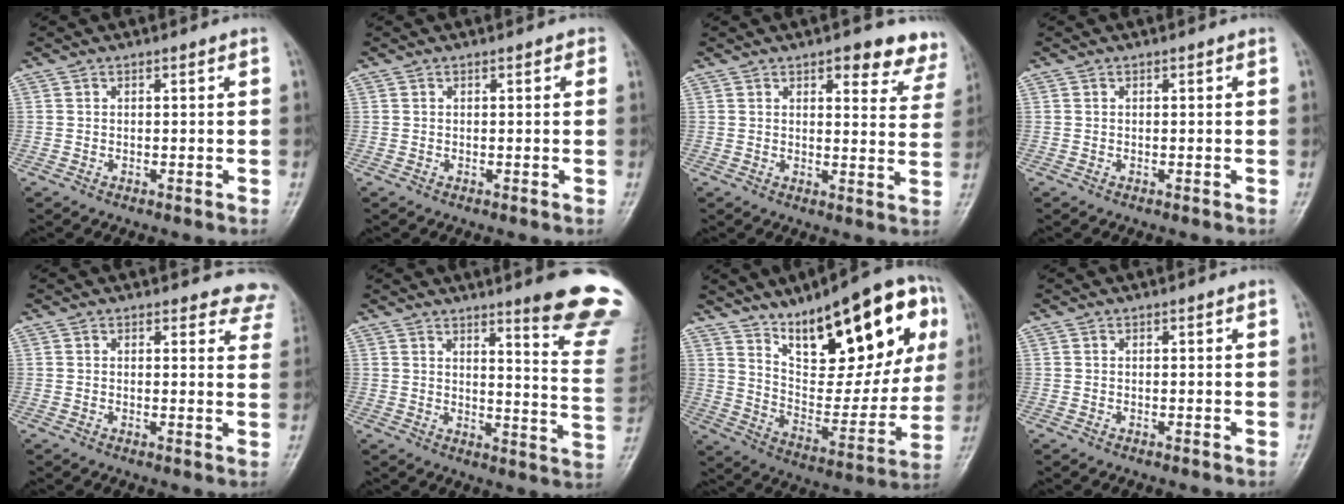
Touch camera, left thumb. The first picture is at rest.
{"total": 0.8, "force": [0.3, 0.5, 0.5], "torque": [0.002, 0.001, -0.001]}
{"total": 9.8, "force": [7.4, 4.0, 5.0], "torque": [-0.016, -0.035, 0.069]}
{"total": 0.0}
{"total": 6.9, "force": [6.3, 2.7, 0.0], "torque": [0.055, -0.030, 0.034]}
{"total": 16.0, "force": [12.0, 1.3, 10.4], "torque": [-0.099, -0.104, 0.140]}
{"total": 26.4, "force": [12.8, 9.9, 20.8], "torque": [-0.261, -0.029, 0.211]}
{"total": 0.0}